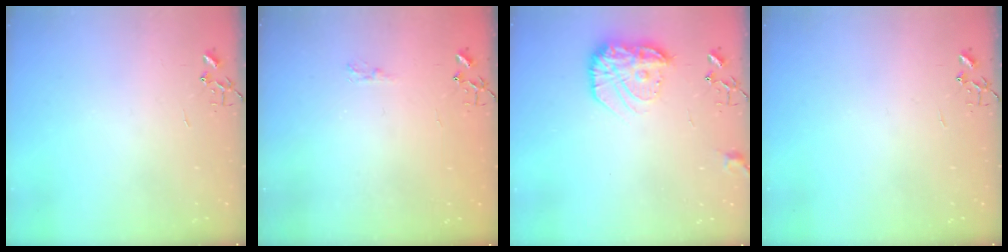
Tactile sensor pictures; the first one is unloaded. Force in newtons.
{"total": 5.1, "press": 5.1, "slide": 0.4}
{"total": 15.1, "press": 15.0, "slide": 1.0}
{"total": 0.0}